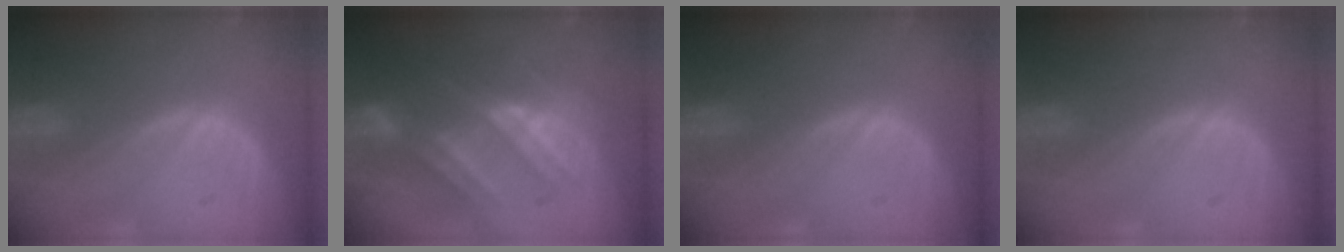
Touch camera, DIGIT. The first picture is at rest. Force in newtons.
{"total": 7.8, "press": 7.7, "slide": 1.2}
{"total": 0.0}
{"total": 0.0}